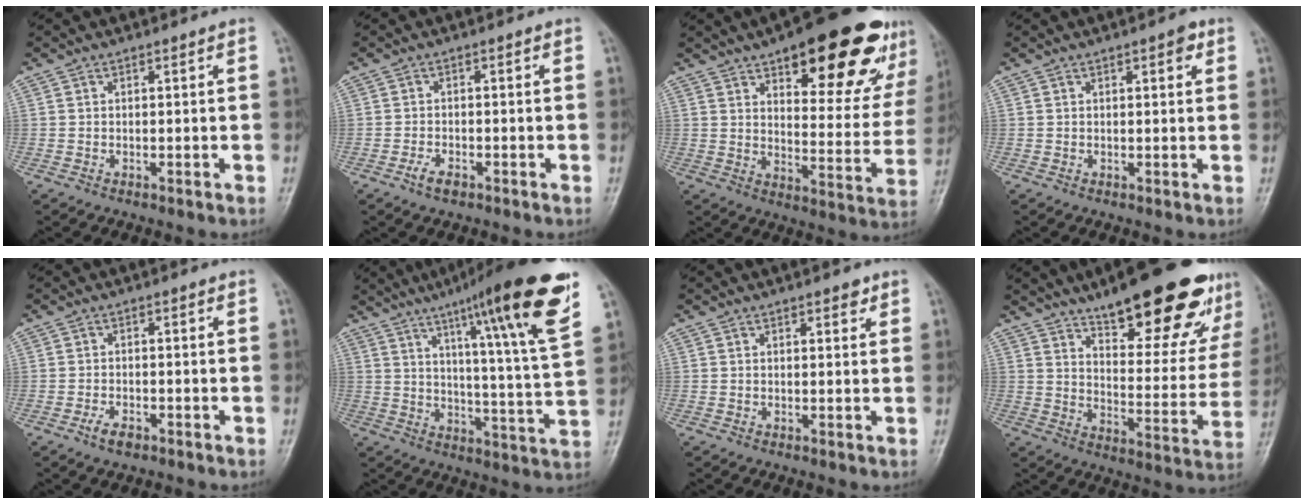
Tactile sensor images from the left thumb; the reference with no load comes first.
{"total": 2.5, "force": [-1.5, 1.2, 1.6], "torque": [-0.035, 0.005, -0.028]}
{"total": 26.0, "force": [15.8, 9.3, 18.4], "torque": [-0.204, -0.056, 0.217]}
{"total": 2.4, "force": [1.2, 0.9, 1.9], "torque": [-0.020, -0.001, 0.013]}
{"total": 2.6, "force": [-1.6, 1.3, 1.6], "torque": [-0.033, 0.005, -0.027]}
{"total": 22.4, "force": [13.1, 1.5, 18.1], "torque": [-0.245, -0.050, 0.186]}
{"total": 2.0, "force": [1.3, 0.9, 1.3], "torque": [-0.008, -0.005, 0.015]}
{"total": 26.3, "force": [17.7, 7.9, 17.7], "torque": [-0.206, -0.071, 0.250]}